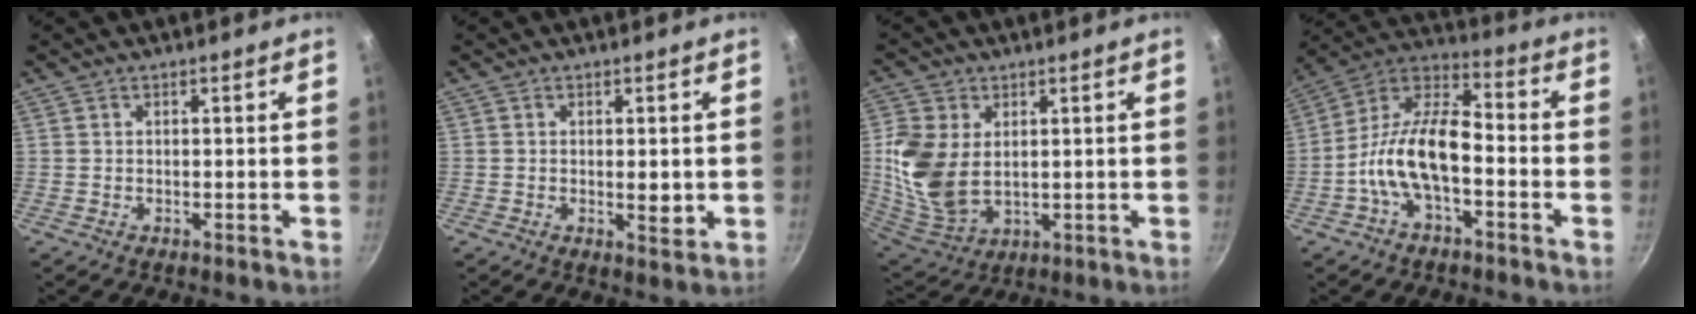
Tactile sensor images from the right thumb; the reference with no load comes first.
{"total": 2.9, "force": [0.0, 1.2, 2.7], "torque": [-0.041, -0.010, 0.001]}
{"total": 13.2, "force": [1.8, 9.1, 9.4], "torque": [-0.187, -0.020, 0.049]}
{"total": 13.6, "force": [-4.1, 6.4, 11.3], "torque": [-0.201, 0.049, -0.095]}